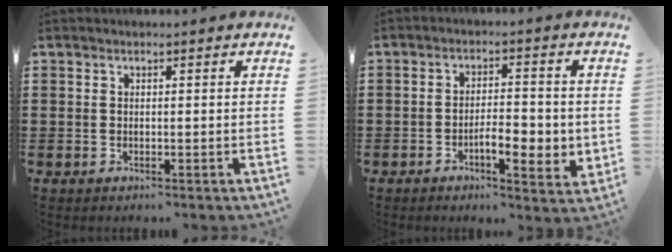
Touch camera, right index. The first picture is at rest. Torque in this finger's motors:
{"motor_torque": [0.31, -0.08, 0.16, 0.10]}